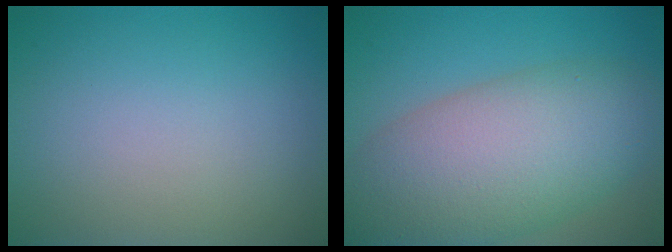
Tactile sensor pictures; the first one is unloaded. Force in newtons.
{"total": 10.3, "press": 10.3, "slide": 0.3}